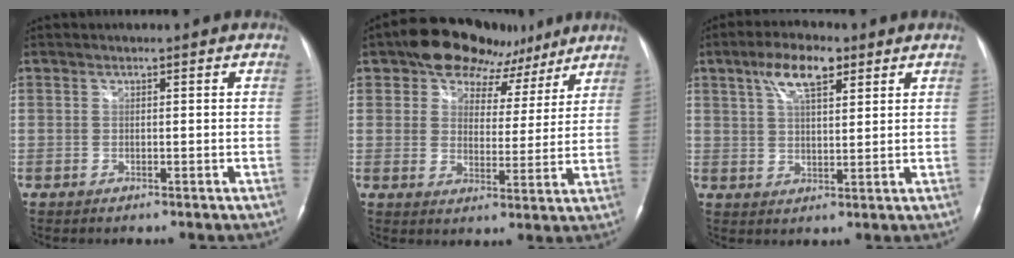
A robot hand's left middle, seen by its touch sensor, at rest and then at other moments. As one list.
[{"total": 11.2, "force": [7.6, 7.0, 4.2], "torque": [-0.042, 0.024, 0.105]}, {"total": 7.6, "force": [4.2, 2.6, 5.7], "torque": [-0.112, 0.016, 0.076]}]